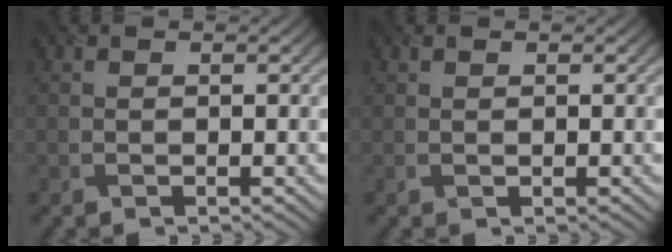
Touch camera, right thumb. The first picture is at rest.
{"total": 0.0}